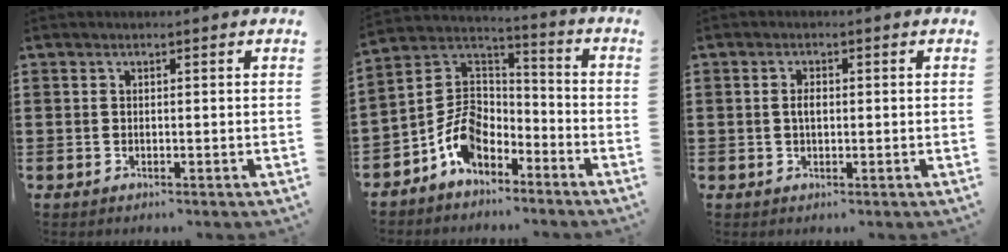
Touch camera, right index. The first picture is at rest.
{"total": 8.5, "force": [-4.7, 5.7, 4.1], "torque": [-0.108, 0.008, -0.096]}
{"total": 1.9, "force": [-0.2, 0.8, 1.7], "torque": [-0.033, 0.004, -0.006]}